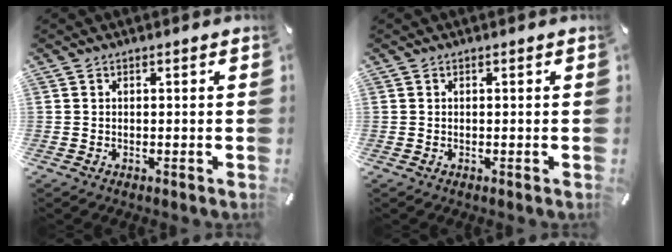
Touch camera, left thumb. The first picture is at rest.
{"total": 0.0}